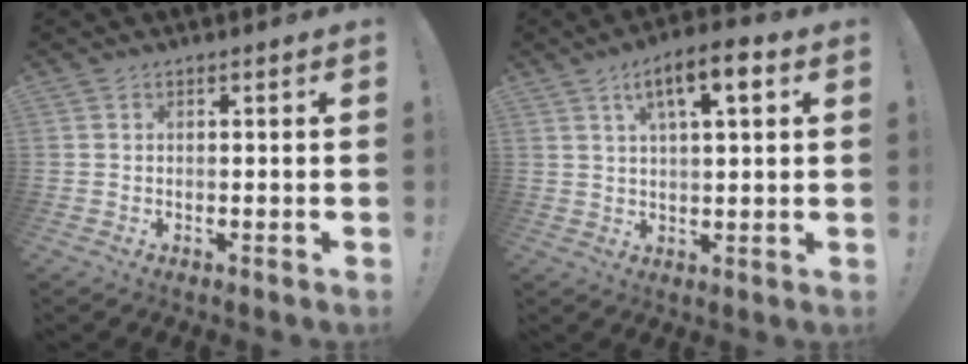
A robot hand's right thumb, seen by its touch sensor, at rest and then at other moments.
{"total": 9.1, "force": [3.9, 2.8, 7.8], "torque": [-0.125, -0.007, 0.061]}